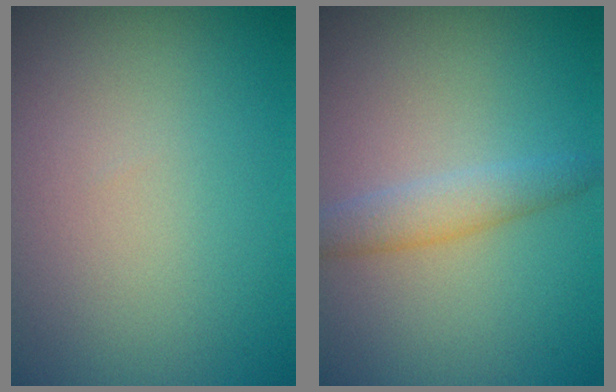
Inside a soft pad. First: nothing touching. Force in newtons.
{"total": 2.3, "press": 2.3, "slide": 0.1}